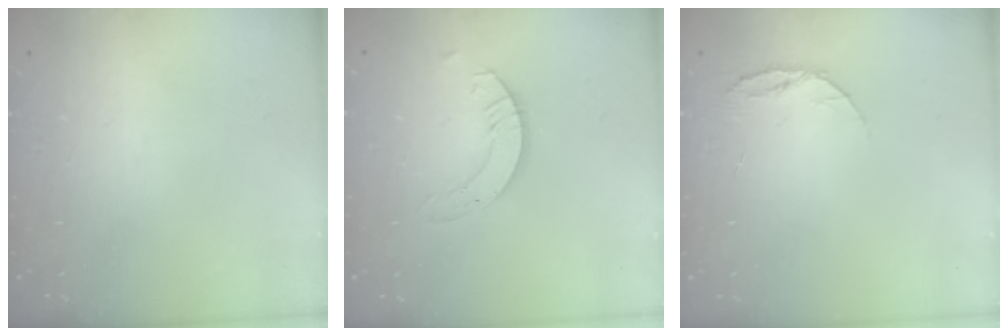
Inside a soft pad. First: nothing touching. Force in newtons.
{"total": 3.4, "press": 3.4, "slide": 0.0}
{"total": 5.4, "press": 5.3, "slide": 0.6}